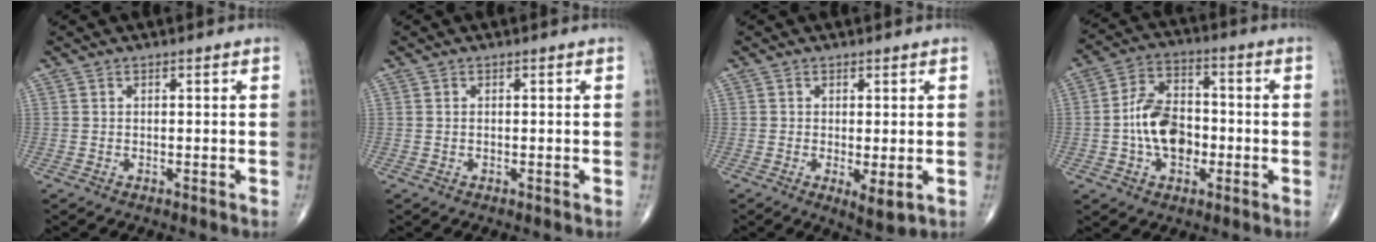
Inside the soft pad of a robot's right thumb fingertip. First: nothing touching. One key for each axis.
{"total": 0.0}
{"total": 4.0, "fx": -0.8, "fy": 1.4, "fz": 3.7, "tx": -0.060, "ty": -0.015, "tz": -0.010}
{"total": 11.6, "fx": -1.9, "fy": 7.7, "fz": 8.6, "tx": -0.130, "ty": 0.027, "tz": -0.042}